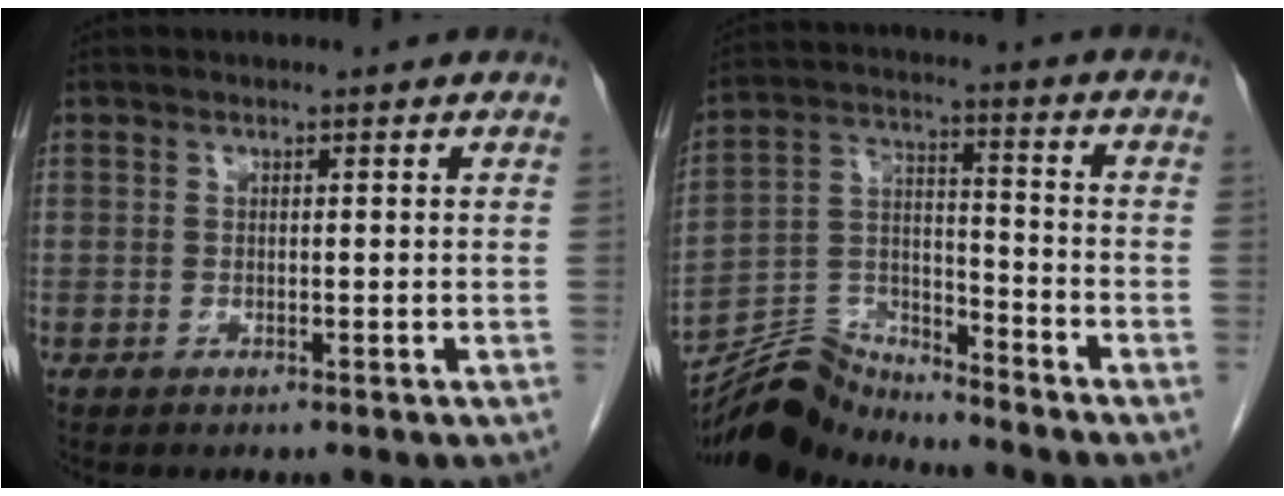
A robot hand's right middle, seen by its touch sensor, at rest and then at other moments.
{"total": 9.0, "force": [-9.0, 0.5, -0.3], "torque": [0.003, 0.028, -0.170]}